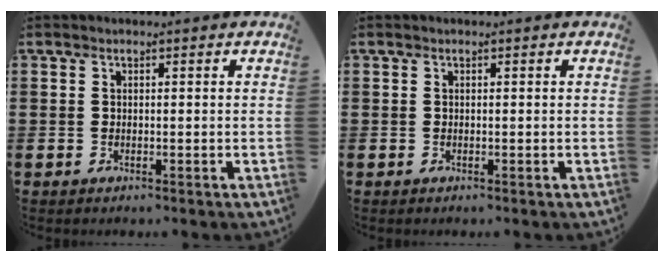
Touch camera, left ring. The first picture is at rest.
{"total": 0.0}